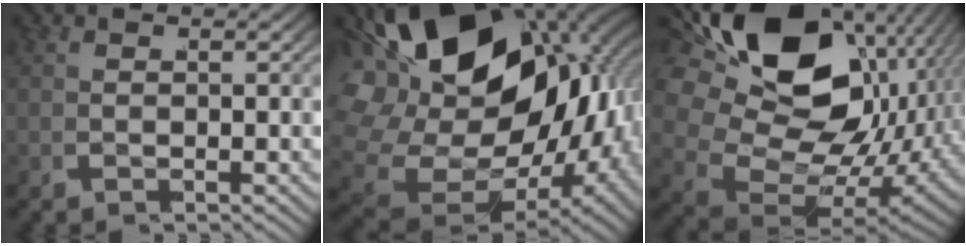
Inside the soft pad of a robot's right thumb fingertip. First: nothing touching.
{"total": 29.4, "force": [0.4, 20.6, 20.9], "torque": [-0.375, -0.049, 0.018]}
{"total": 20.6, "force": [-0.5, 14.0, 15.1], "torque": [-0.280, -0.049, 0.010]}